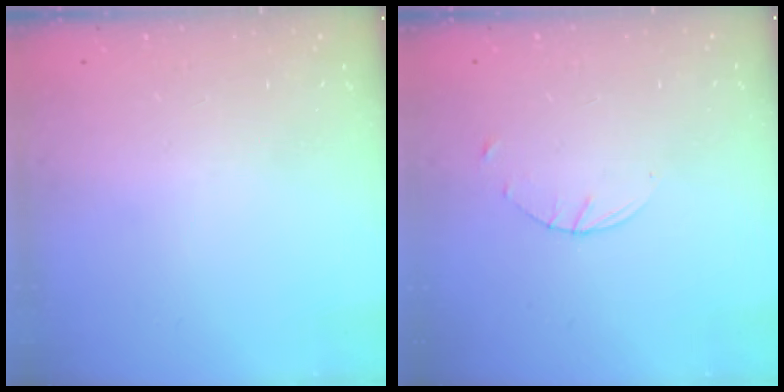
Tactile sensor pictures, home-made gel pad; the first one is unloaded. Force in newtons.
{"total": 1.6, "press": 1.6, "slide": 0.2}